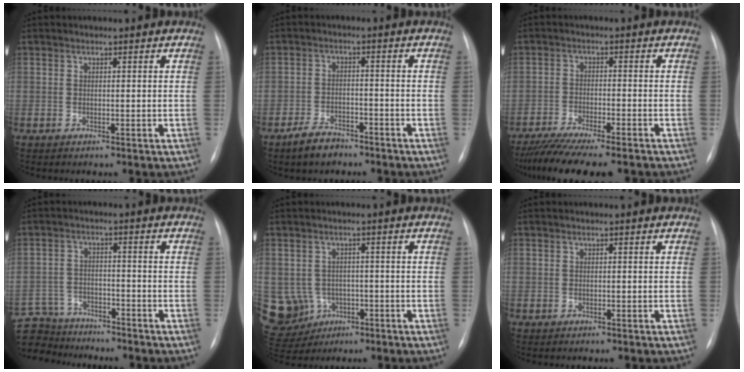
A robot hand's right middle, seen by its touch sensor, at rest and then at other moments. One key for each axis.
{"total": 4.6, "fx": -3.8, "fy": 1.8, "fz": 2.0, "tx": -0.050, "ty": -0.003, "tz": -0.062}
{"total": 12.0, "fx": -10.1, "fy": 1.0, "fz": 6.4, "tx": -0.101, "ty": -0.024, "tz": -0.156}
{"total": 11.1, "fx": -10.4, "fy": 3.8, "fz": 1.5, "tx": -0.050, "ty": 0.011, "tz": -0.171}
{"total": 9.7, "fx": -2.7, "fy": 9.0, "fz": 2.4, "tx": -0.081, "ty": 0.021, "tz": -0.025}
{"total": 0.0}